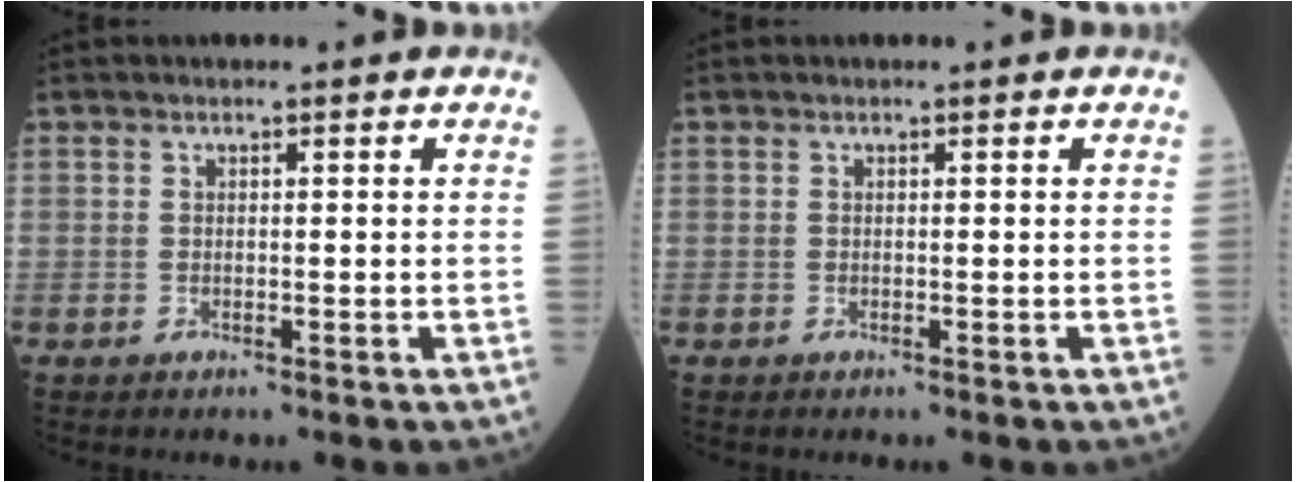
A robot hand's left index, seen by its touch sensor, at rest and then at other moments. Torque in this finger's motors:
{"motor_torque": [0.14, 0.02, -0.02, 0.00]}